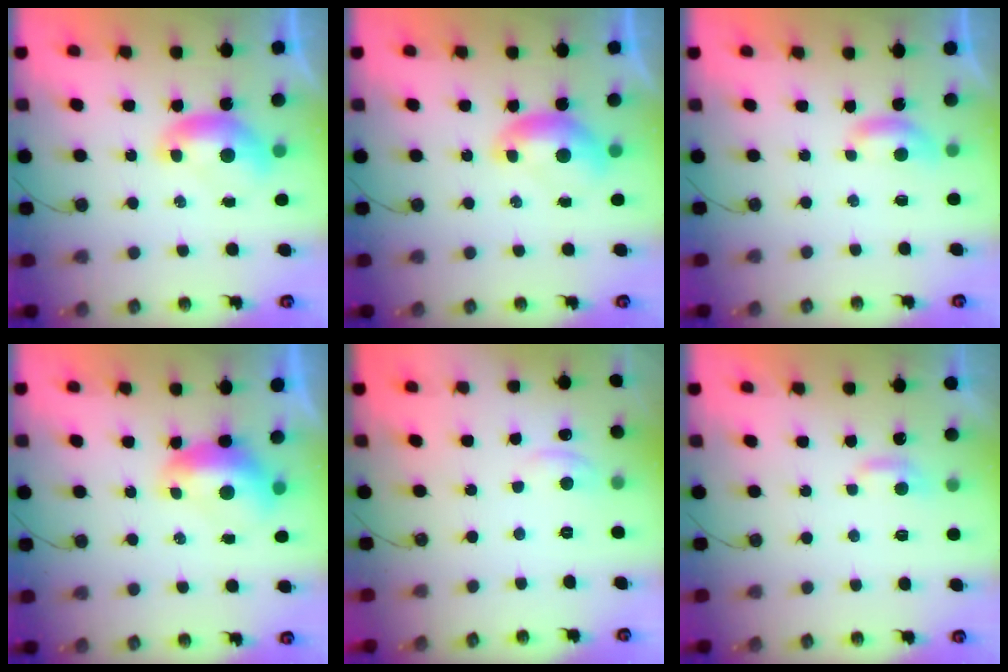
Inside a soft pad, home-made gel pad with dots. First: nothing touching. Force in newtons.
{"total": 0.0}
{"total": 2.3, "press": 2.3, "slide": 0.4}
{"total": 1.6, "press": 1.4, "slide": 0.7}
{"total": 0.9, "press": 0.6, "slide": 0.7}
{"total": 1.6, "press": 1.5, "slide": 0.6}